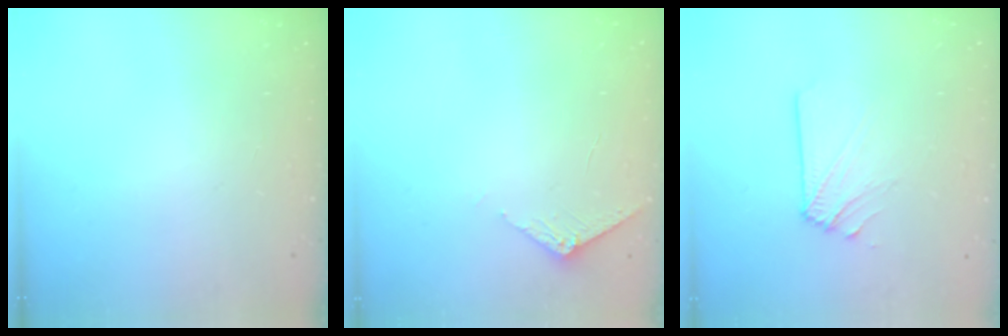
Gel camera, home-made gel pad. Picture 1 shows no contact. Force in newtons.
{"total": 2.9, "press": 2.9, "slide": 0.3}
{"total": 2.9, "press": 2.8, "slide": 0.5}